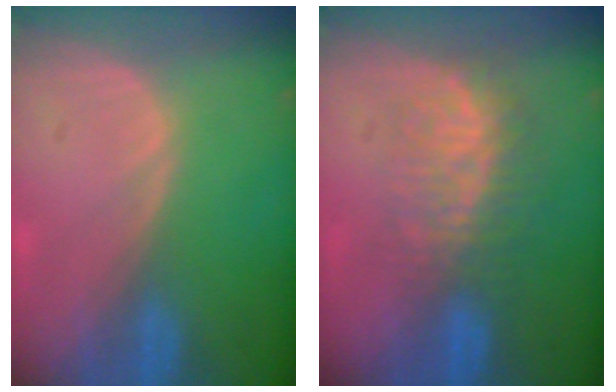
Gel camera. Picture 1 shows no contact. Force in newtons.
{"total": 8.0, "press": 7.3, "slide": 3.3}